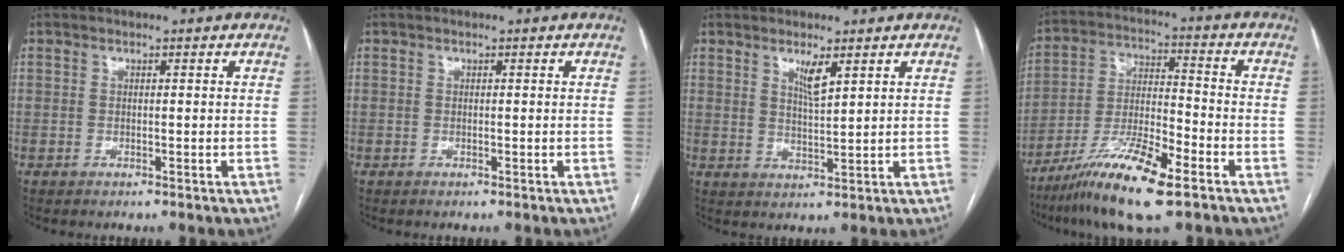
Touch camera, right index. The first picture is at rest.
{"total": 0.0}
{"total": 3.4, "force": [2.0, 0.3, 2.7], "torque": [-0.053, -0.009, 0.040]}
{"total": 13.7, "force": [-8.6, 1.7, 10.6], "torque": [-0.208, -0.023, -0.155]}